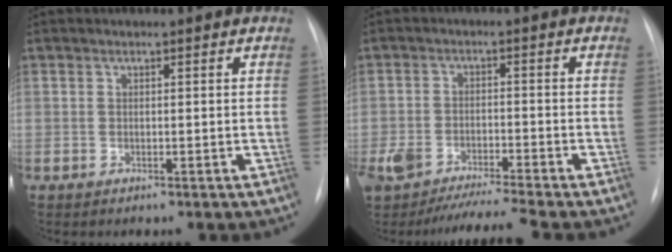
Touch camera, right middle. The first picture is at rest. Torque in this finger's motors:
{"motor_torque": [0.69, -0.67, 0.13, 0.05]}